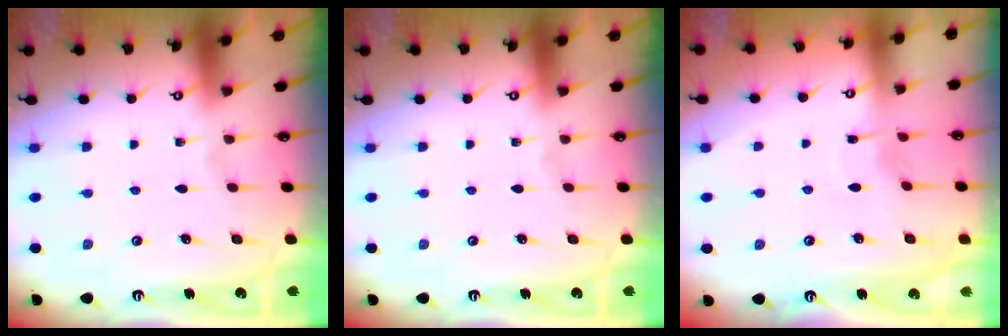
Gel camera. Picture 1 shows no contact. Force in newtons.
{"total": 0.0}
{"total": 2.3, "press": 2.3, "slide": 0.3}